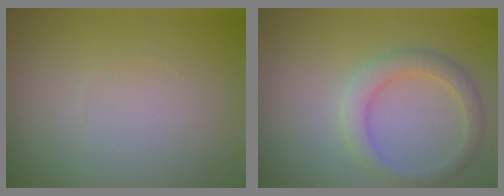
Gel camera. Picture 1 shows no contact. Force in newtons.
{"total": 2.9, "press": 2.9, "slide": 0.1}